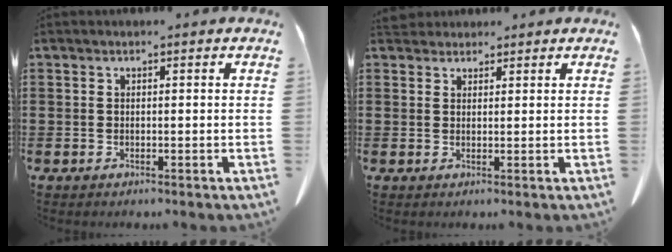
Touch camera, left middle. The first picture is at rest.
{"total": 2.1, "force": [2.0, 0.8, 0.3], "torque": [-0.012, 0.004, 0.040]}